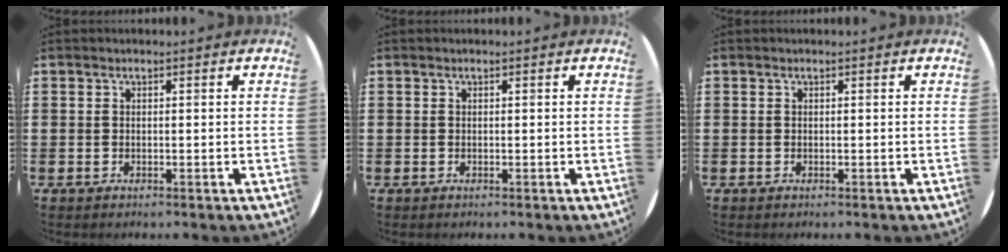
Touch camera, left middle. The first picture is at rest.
{"total": 0.0}
{"total": 0.0}